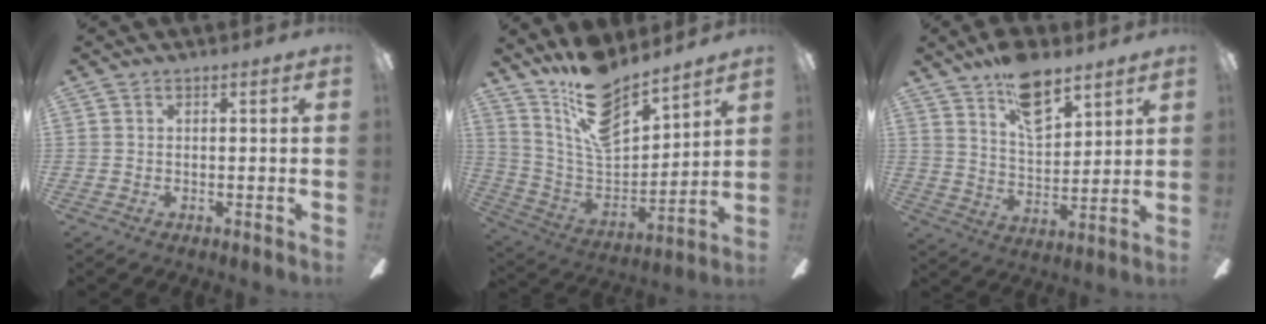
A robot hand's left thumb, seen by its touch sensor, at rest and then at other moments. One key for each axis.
{"total": 16.1, "fx": 12.7, "fy": 6.1, "fz": 7.7, "tx": -0.156, "ty": -0.088, "tz": 0.229}
{"total": 12.9, "fx": 9.2, "fy": 5.6, "fz": 7.0, "tx": -0.114, "ty": -0.045, "tz": 0.165}